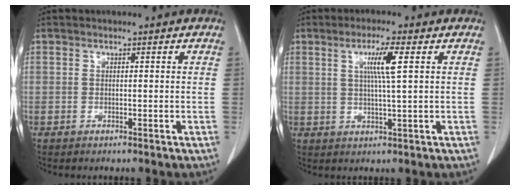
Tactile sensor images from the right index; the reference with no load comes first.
{"total": 5.2, "force": [1.6, -0.6, 5.0], "torque": [-0.090, -0.001, 0.028]}